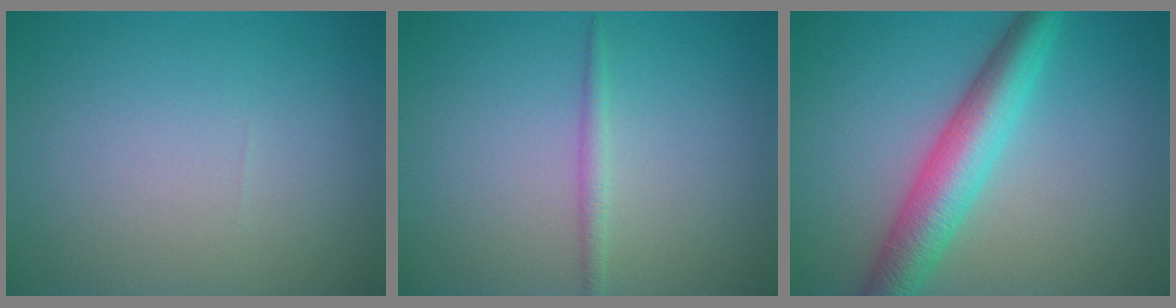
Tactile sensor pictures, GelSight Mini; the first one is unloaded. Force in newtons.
{"total": 1.2, "press": 1.2, "slide": 0.1}
{"total": 6.0, "press": 6.0, "slide": 0.0}